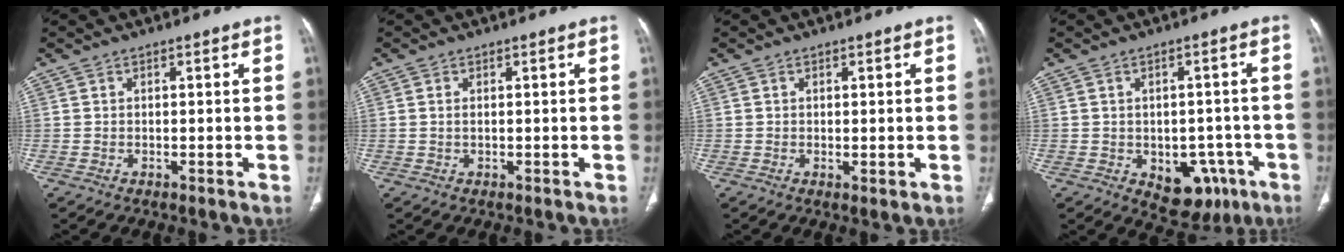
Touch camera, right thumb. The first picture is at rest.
{"total": 0.8, "force": [0.0, 0.4, 0.7], "torque": [-0.019, 0.002, 0.001]}
{"total": 1.1, "force": [0.0, 0.4, 1.0], "torque": [-0.022, -0.007, 0.003]}
{"total": 10.0, "force": [-3.9, 6.8, 6.3], "torque": [-0.043, 0.021, -0.036]}